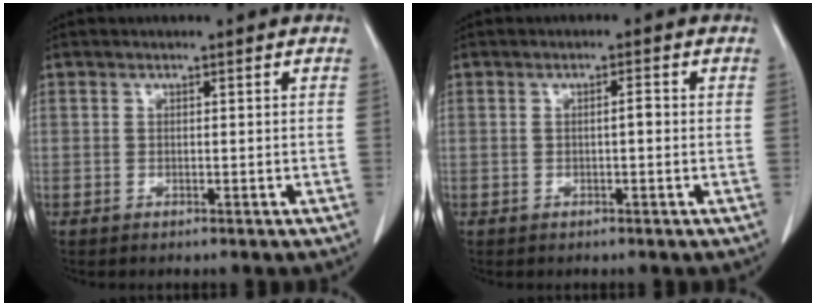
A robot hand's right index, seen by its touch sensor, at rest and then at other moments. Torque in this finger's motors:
{"motor_torque": [0.00, -0.03, -0.05, -0.01]}